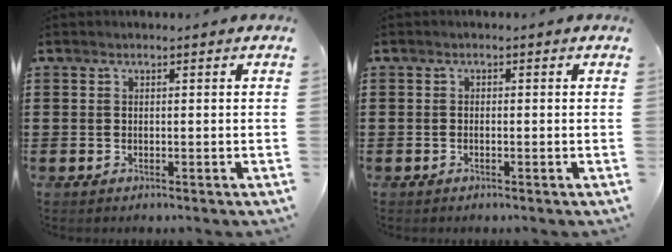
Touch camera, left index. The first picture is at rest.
{"total": 0.6, "force": [-0.5, 0.2, 0.3], "torque": [-0.008, -0.003, -0.008]}